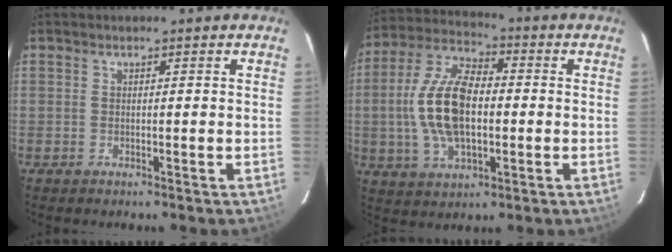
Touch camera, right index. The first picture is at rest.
{"total": 15.2, "force": [-0.8, 7.7, 13.0], "torque": [-0.272, 0.010, -0.015]}